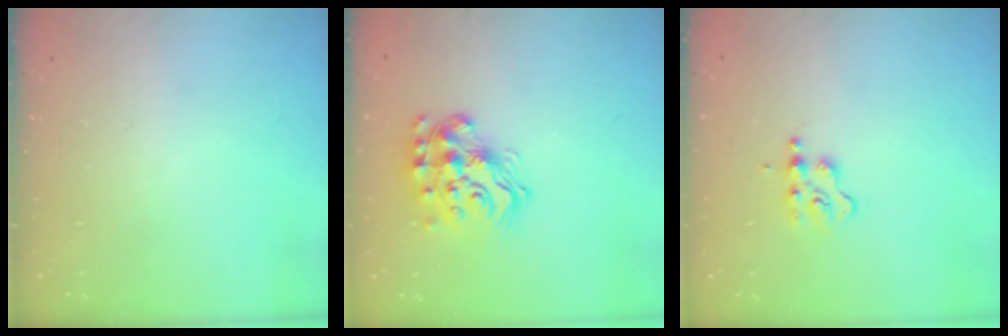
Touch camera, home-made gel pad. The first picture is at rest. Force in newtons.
{"total": 16.9, "press": 16.9, "slide": 1.4}
{"total": 2.7, "press": 2.7, "slide": 0.3}